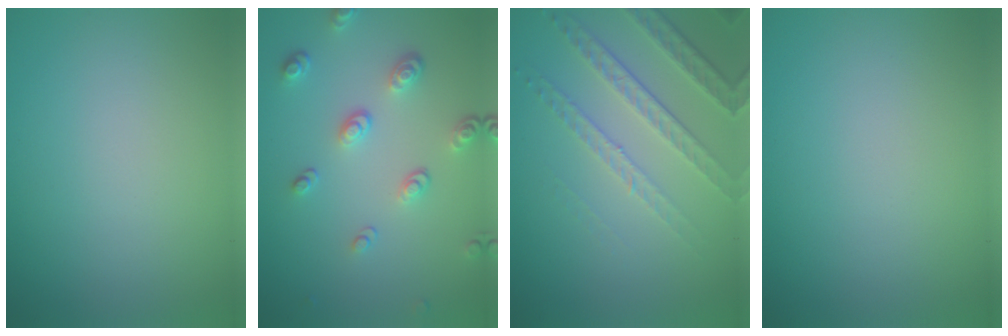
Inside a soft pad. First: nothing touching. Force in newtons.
{"total": 3.4, "press": 2.6, "slide": 2.2}
{"total": 4.8, "press": 3.4, "slide": 3.3}
{"total": 0.0}